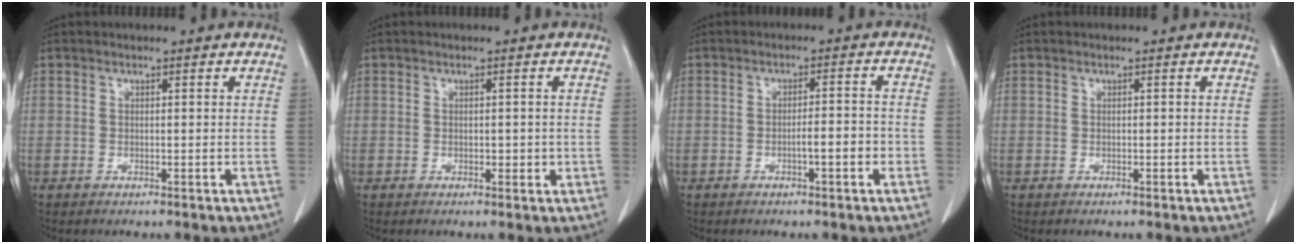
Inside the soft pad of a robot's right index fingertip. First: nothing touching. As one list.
[{"total": 1.6, "force": [0.0, 1.0, 1.2], "torque": [-0.009, 0.001, 0.005]}, {"total": 3.4, "force": [-1.1, 0.6, 3.2], "torque": [-0.045, 0.006, -0.014]}, {"total": 0.0}]